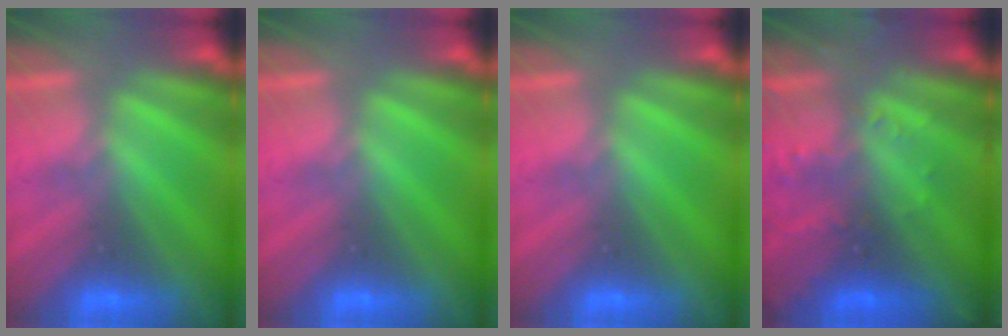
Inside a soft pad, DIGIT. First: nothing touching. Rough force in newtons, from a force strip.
{"total": 0.0}
{"total": 0.0}
{"total": 2.9}